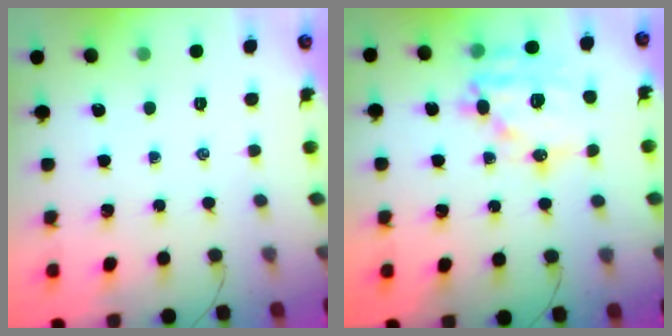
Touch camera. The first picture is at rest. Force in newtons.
{"total": 16.5, "press": 16.2, "slide": 3.2}